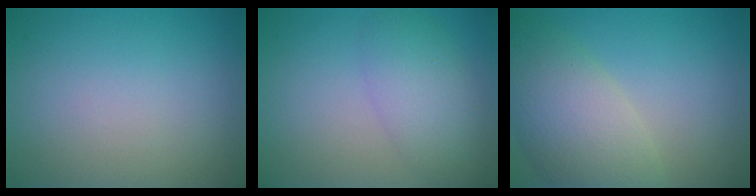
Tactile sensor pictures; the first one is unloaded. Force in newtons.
{"total": 4.0, "press": 4.0, "slide": 0.3}
{"total": 7.2, "press": 7.2, "slide": 0.6}